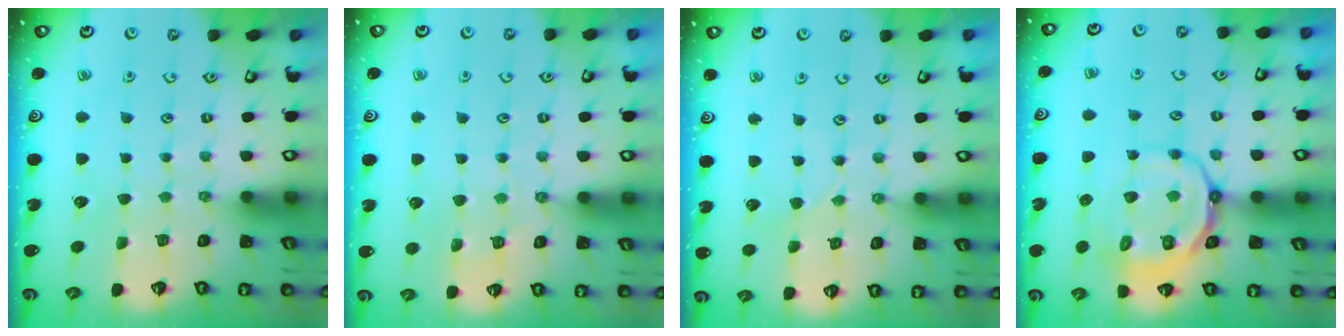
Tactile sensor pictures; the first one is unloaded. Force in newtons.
{"total": 4.2, "press": 4.2, "slide": 0.6}
{"total": 2.0, "press": 2.0, "slide": 0.2}
{"total": 12.7, "press": 12.5, "slide": 2.4}